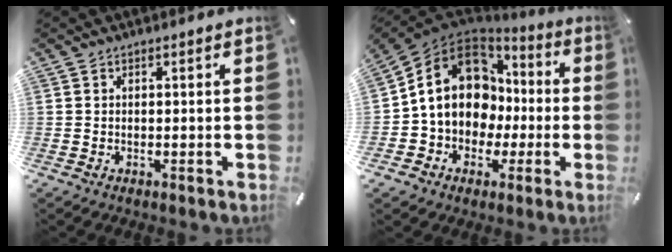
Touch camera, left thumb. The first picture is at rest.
{"total": 15.7, "force": [1.6, 13.0, 8.7], "torque": [-0.185, -0.003, 0.035]}